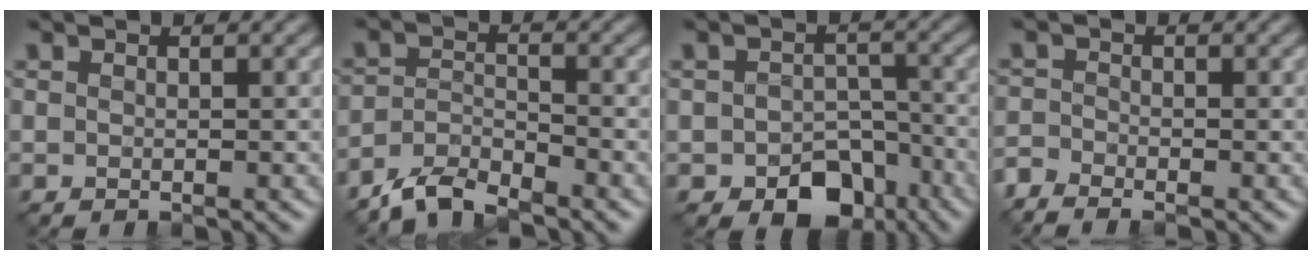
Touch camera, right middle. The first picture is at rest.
{"total": 3.9, "force": [-3.6, 0.7, 1.3], "torque": [-0.029, 0.002, -0.080]}
{"total": 5.6, "force": [-3.2, 3.6, 2.8], "torque": [-0.032, -0.008, -0.047]}
{"total": 1.9, "force": [-1.9, 0.3, 0.4], "torque": [-0.012, -0.005, -0.050]}